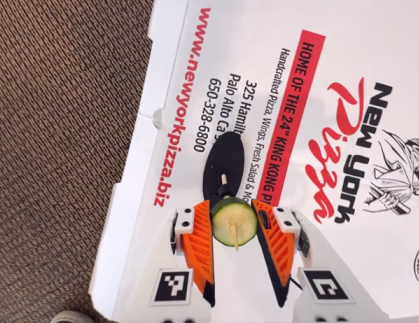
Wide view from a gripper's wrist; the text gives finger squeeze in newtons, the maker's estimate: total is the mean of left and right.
{"total": 9.4, "left": 9.3, "right": 9.5}